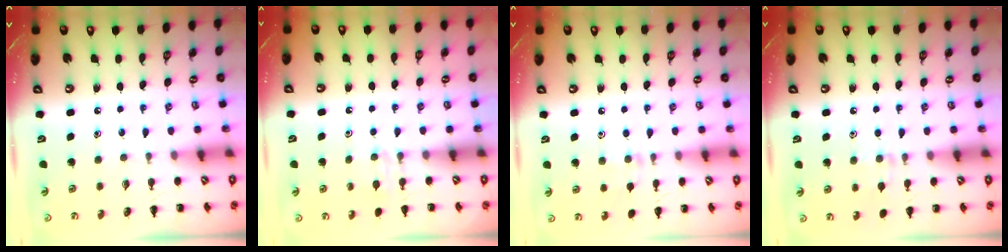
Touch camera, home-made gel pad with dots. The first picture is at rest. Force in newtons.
{"total": 3.9, "press": 3.7, "slide": 1.5}
{"total": 6.4, "press": 6.0, "slide": 2.3}
{"total": 7.4, "press": 6.9, "slide": 2.5}